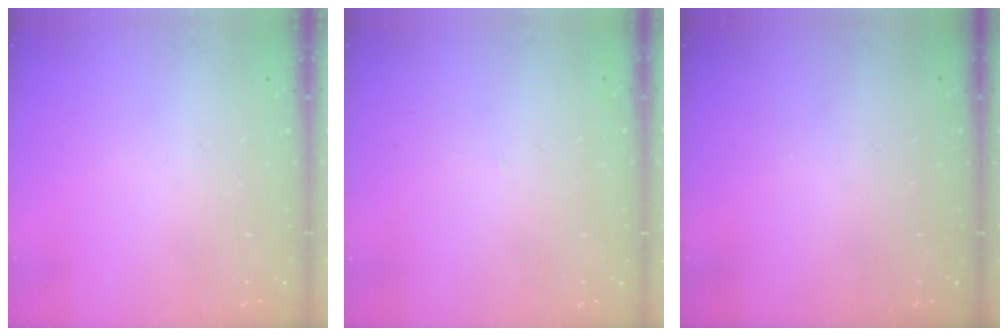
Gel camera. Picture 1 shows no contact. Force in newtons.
{"total": 1.5, "press": 1.5, "slide": 0.1}
{"total": 0.0}